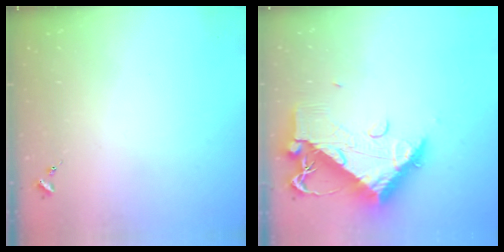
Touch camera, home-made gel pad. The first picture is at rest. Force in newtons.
{"total": 14.6, "press": 14.5, "slide": 1.5}